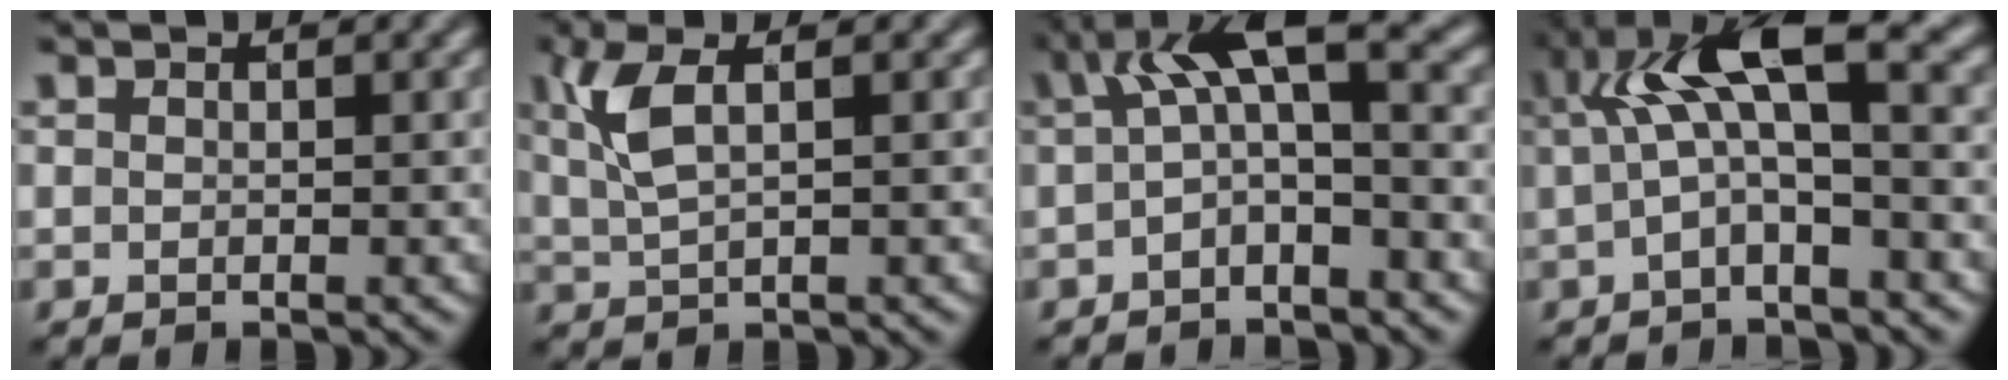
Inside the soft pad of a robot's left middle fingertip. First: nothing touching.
{"total": 3.6, "force": [1.3, 1.3, 3.2], "torque": [-0.078, 0.003, 0.029]}
{"total": 5.6, "force": [0.8, 1.8, 5.2], "torque": [-0.086, 0.018, 0.003]}
{"total": 7.1, "force": [1.6, 2.0, 6.6], "torque": [-0.126, 0.015, 0.022]}